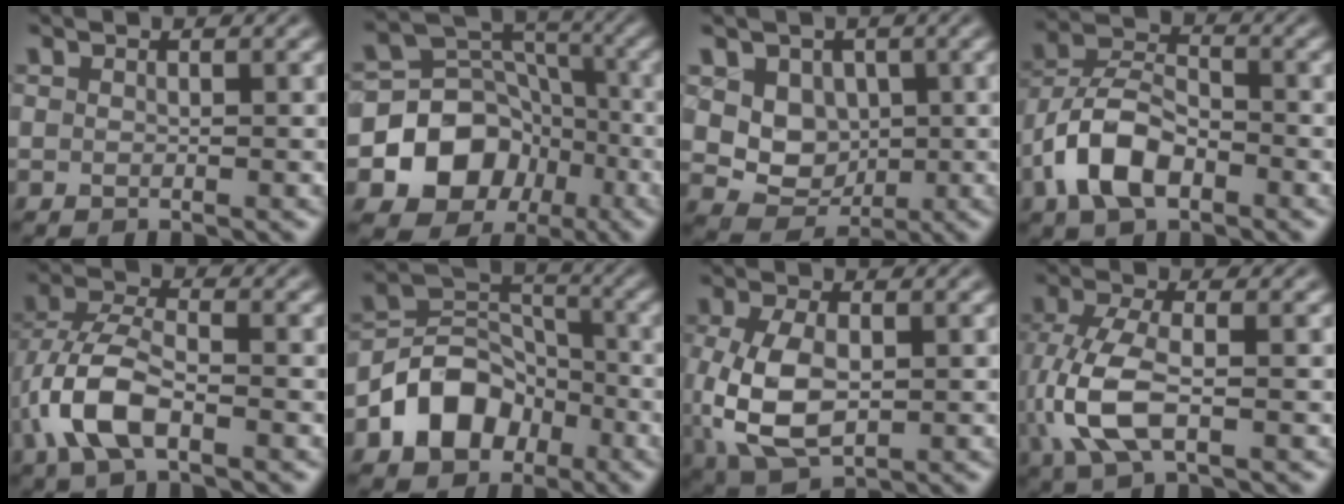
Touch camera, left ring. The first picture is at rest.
{"total": 9.5, "force": [-3.5, 7.7, 4.2], "torque": [-0.066, 0.004, -0.070]}
{"total": 4.9, "force": [0.9, 4.0, 2.5], "torque": [-0.045, -0.010, 0.016]}
{"total": 6.7, "force": [-3.2, 3.6, 4.6], "torque": [-0.085, 0.007, -0.071]}
{"total": 6.7, "force": [-2.6, 3.1, 5.3], "torque": [-0.117, 0.004, -0.060]}
{"total": 7.4, "force": [-3.5, 5.5, 3.6], "torque": [-0.055, 0.004, -0.075]}
{"total": 7.3, "force": [-0.6, 4.2, 5.9], "torque": [-0.137, -0.013, -0.004]}
{"total": 6.6, "force": [-1.5, 2.9, 5.7], "torque": [-0.142, -0.001, -0.030]}